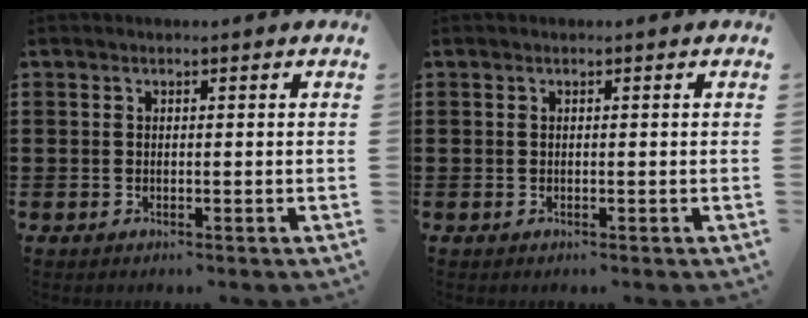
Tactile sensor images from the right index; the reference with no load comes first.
{"total": 0.0}